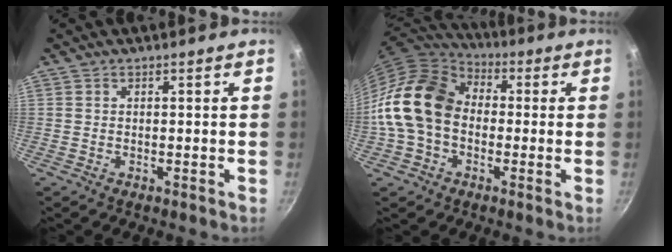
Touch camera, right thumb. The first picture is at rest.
{"total": 16.0, "force": [-0.7, 12.0, 10.6], "torque": [-0.174, 0.037, -0.028]}